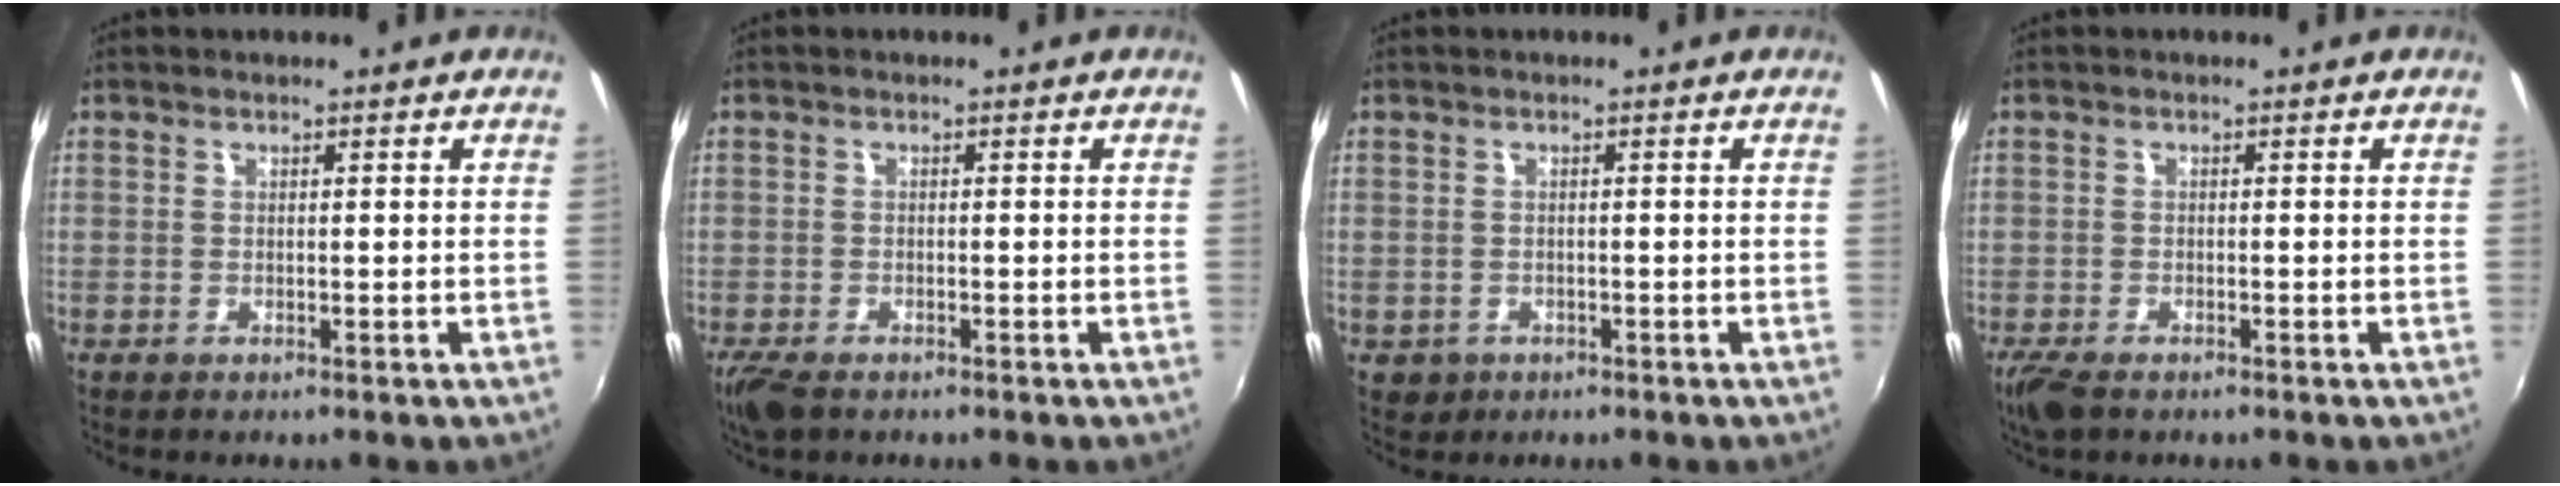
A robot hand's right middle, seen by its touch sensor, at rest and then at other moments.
{"total": 4.2, "force": [-3.2, 1.6, 2.3], "torque": [-0.058, -0.018, -0.061]}
{"total": 2.4, "force": [-0.8, 2.2, 0.8], "torque": [-0.022, -0.003, -0.008]}
{"total": 4.0, "force": [-3.0, 1.4, 2.3], "torque": [-0.057, -0.017, -0.058]}